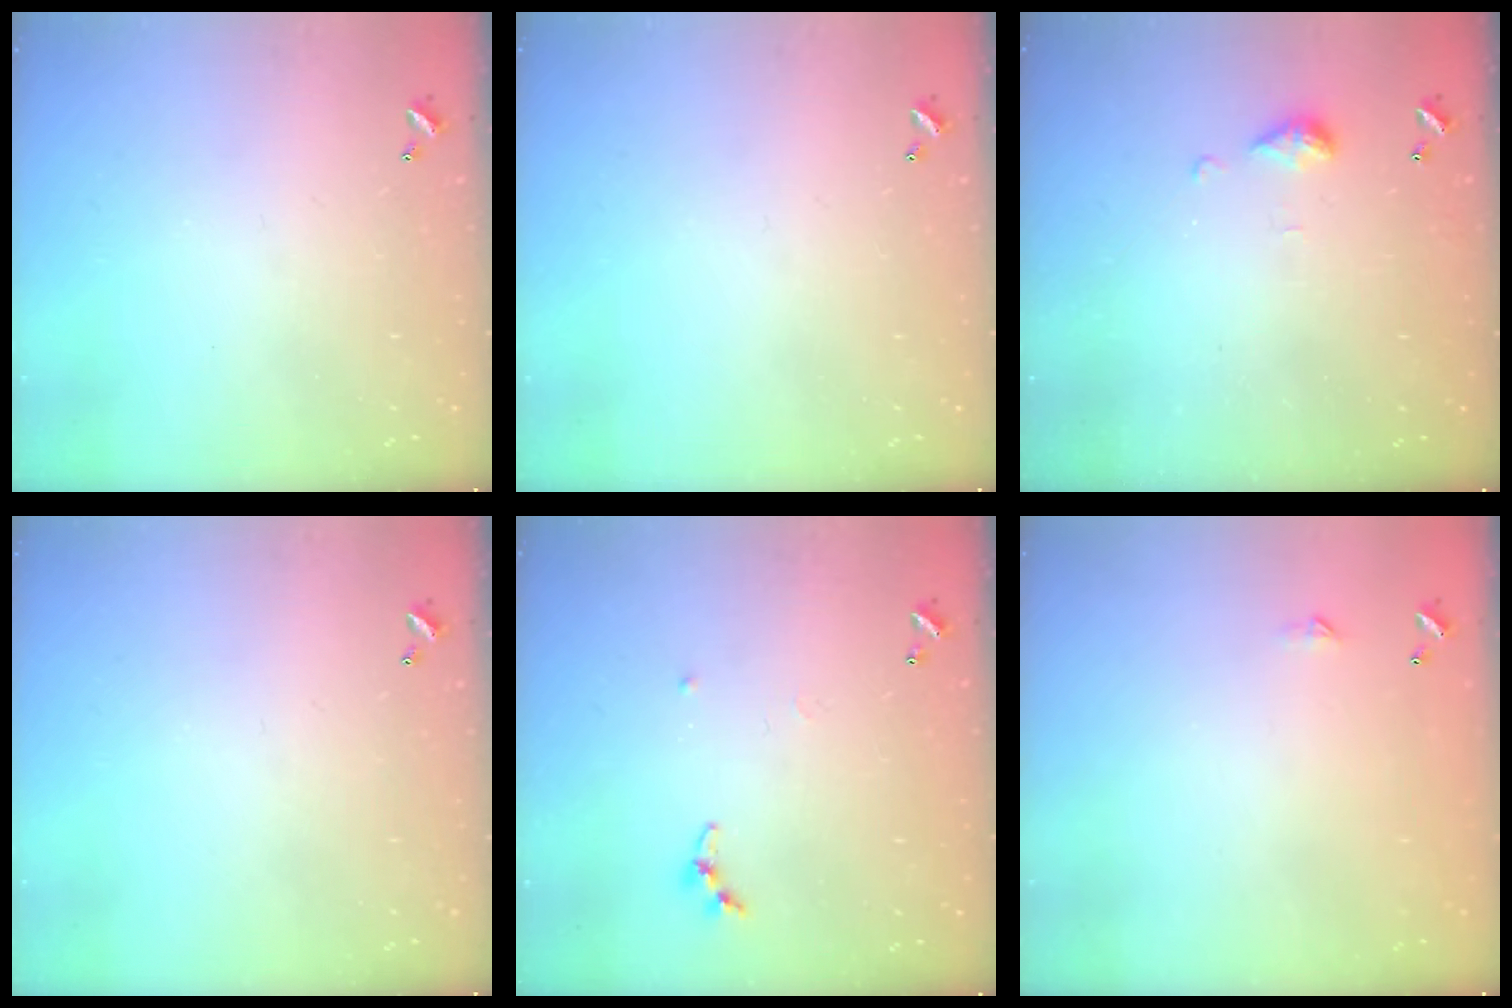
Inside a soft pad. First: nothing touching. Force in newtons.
{"total": 0.0}
{"total": 5.6, "press": 5.5, "slide": 0.7}
{"total": 0.0}
{"total": 5.3, "press": 5.2, "slide": 0.7}
{"total": 2.3, "press": 2.3, "slide": 0.4}